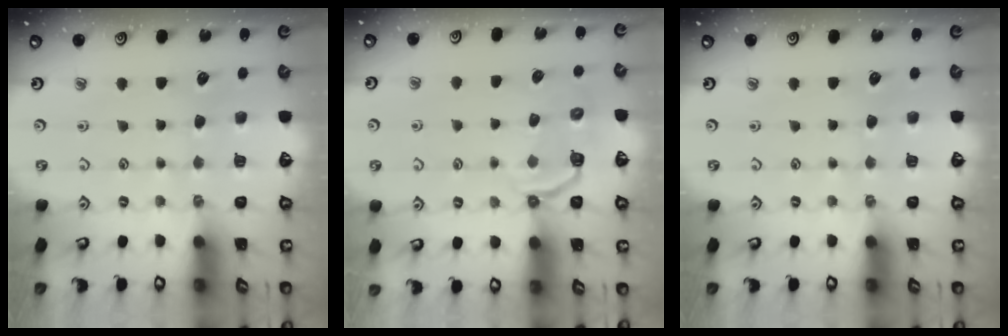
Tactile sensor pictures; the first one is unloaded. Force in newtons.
{"total": 4.9, "press": 3.7, "slide": 3.2}
{"total": 0.0}